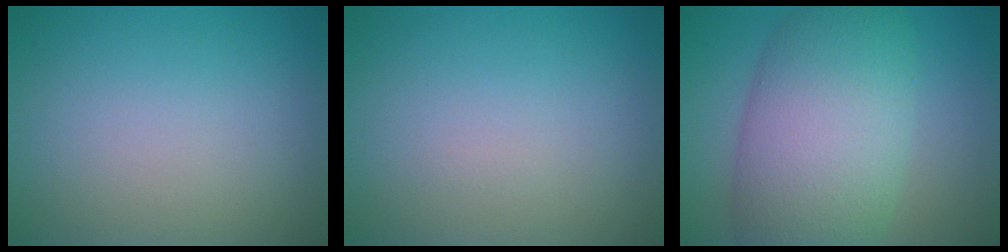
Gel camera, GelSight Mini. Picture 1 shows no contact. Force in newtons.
{"total": 0.0}
{"total": 10.7, "press": 10.7, "slide": 0.3}